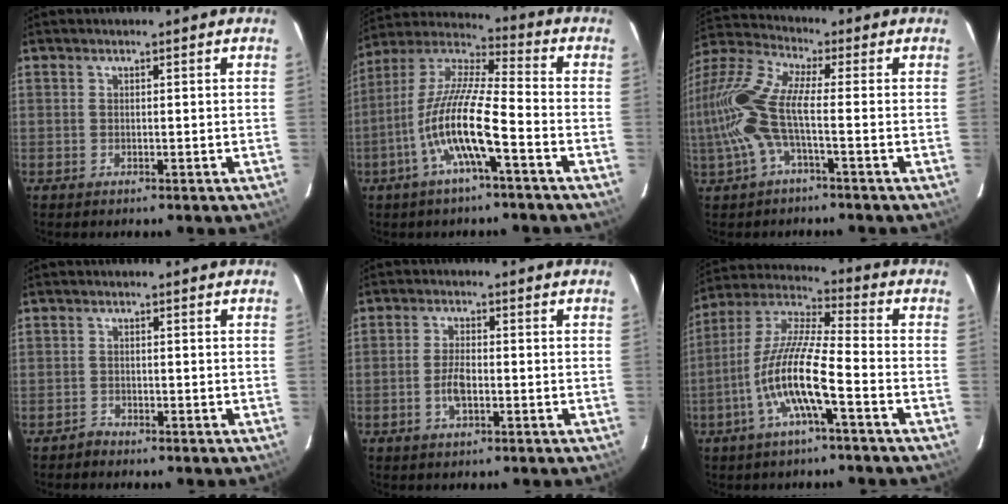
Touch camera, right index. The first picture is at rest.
{"total": 13.7, "force": [-5.5, 1.7, 12.4], "torque": [-0.243, -0.002, -0.112]}
{"total": 13.9, "force": [-2.7, 3.8, 13.1], "torque": [-0.275, 0.001, -0.058]}
{"total": 1.3, "force": [-1.1, 0.6, -0.4], "torque": [0.005, 0.009, -0.021]}
{"total": 4.2, "force": [-1.4, 1.7, 3.6], "torque": [-0.074, 0.001, -0.025]}
{"total": 12.7, "force": [-5.1, 1.5, 11.6], "torque": [-0.232, 0.001, -0.103]}